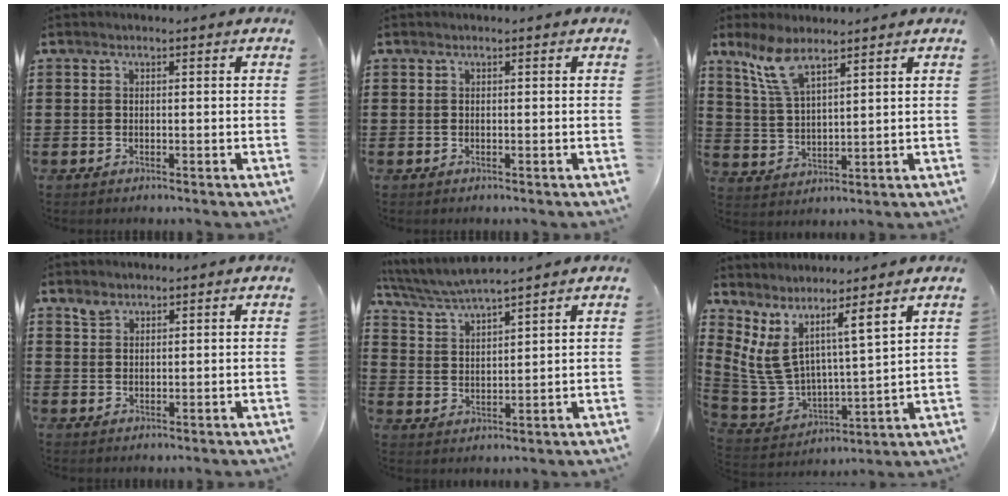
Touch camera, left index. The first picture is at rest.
{"total": 0.0}
{"total": 7.5, "force": [5.4, 1.9, 4.9], "torque": [-0.118, -0.008, 0.097]}
{"total": 2.1, "force": [1.8, 1.1, 0.5], "torque": [-0.013, 0.000, 0.035]}
{"total": 5.2, "force": [4.9, 0.0, 1.7], "torque": [-0.052, -0.022, 0.086]}
{"total": 6.0, "force": [4.1, 2.0, 3.9], "torque": [-0.122, -0.060, 0.068]}